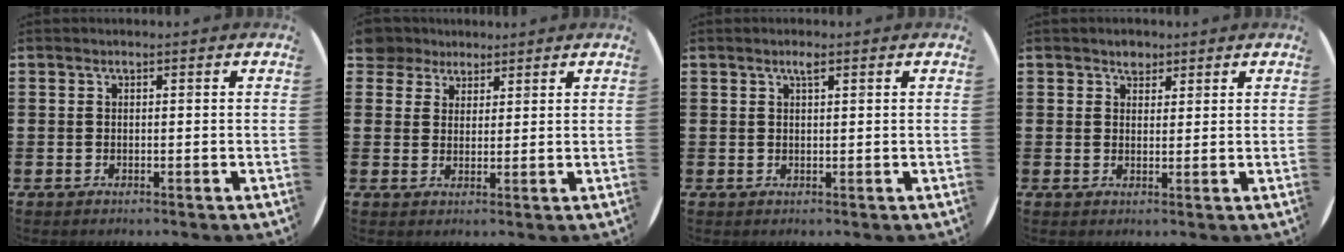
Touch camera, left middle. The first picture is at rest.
{"total": 3.8, "force": [3.2, 2.1, -0.1], "torque": [-0.004, 0.001, 0.062]}
{"total": 1.3, "force": [0.9, 0.1, 0.9], "torque": [-0.019, 0.001, 0.017]}
{"total": 1.9, "force": [1.6, 1.0, 0.3], "torque": [0.008, -0.003, 0.027]}